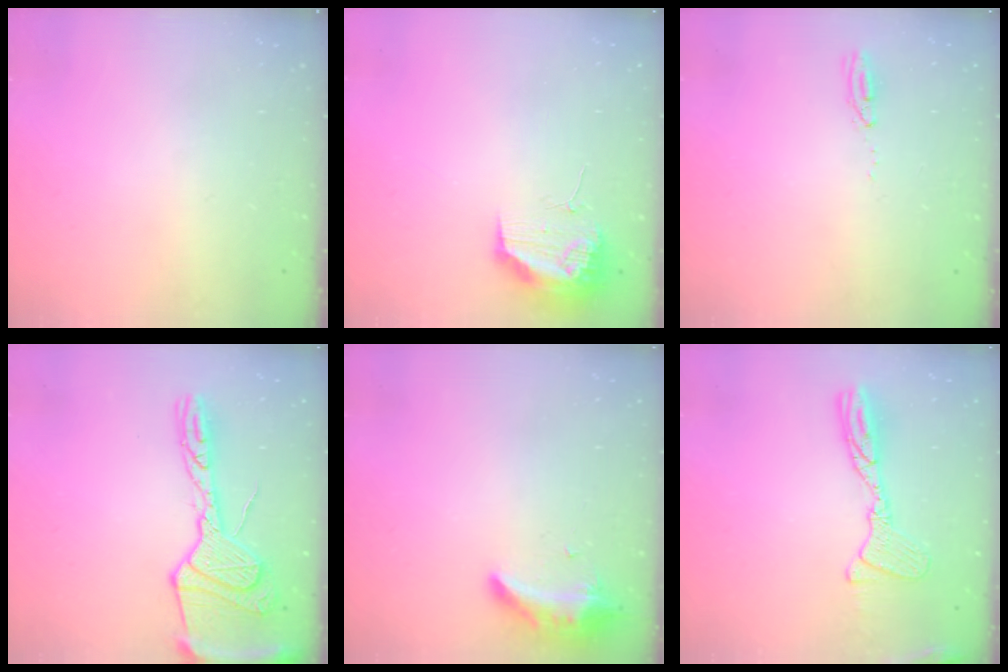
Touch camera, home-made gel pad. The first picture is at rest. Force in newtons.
{"total": 13.8, "press": 11.9, "slide": 6.9}
{"total": 3.8, "press": 3.7, "slide": 1.1}
{"total": 19.1, "press": 19.0, "slide": 1.7}
{"total": 8.6, "press": 8.6, "slide": 0.3}
{"total": 13.5, "press": 13.5, "slide": 1.3}